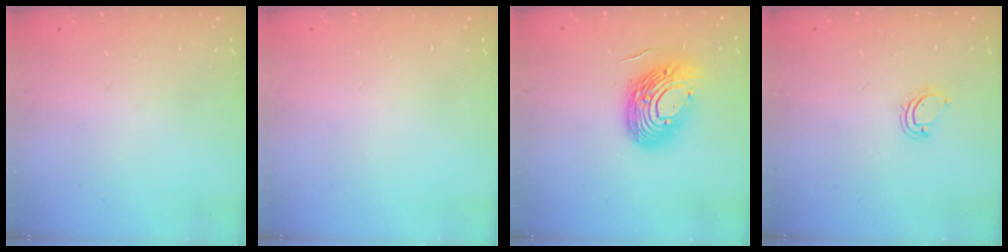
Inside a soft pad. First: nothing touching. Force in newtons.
{"total": 0.0}
{"total": 14.5, "press": 14.4, "slide": 1.9}
{"total": 4.3, "press": 4.3, "slide": 0.5}